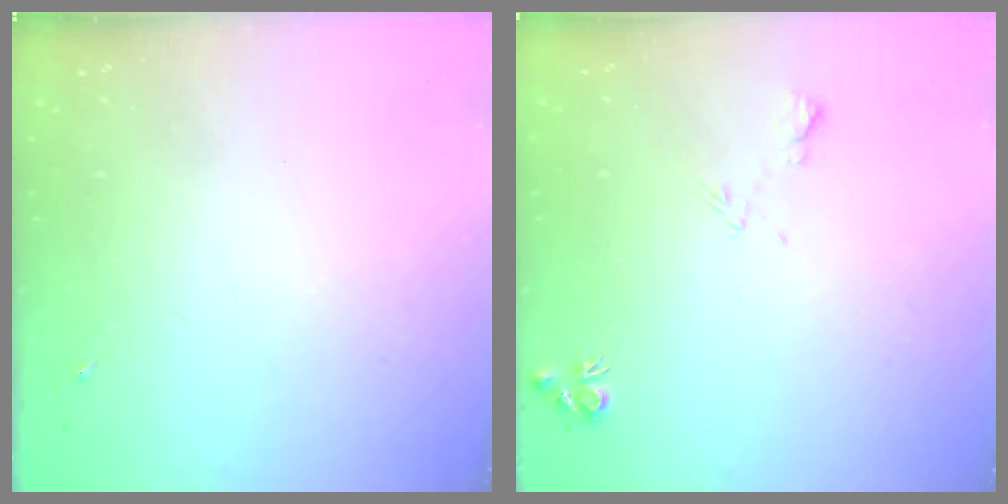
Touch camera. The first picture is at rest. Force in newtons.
{"total": 5.8, "press": 5.8, "slide": 0.8}